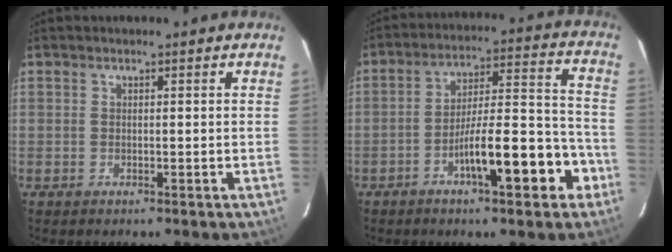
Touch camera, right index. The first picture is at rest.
{"total": 13.5, "force": [-6.2, 2.8, 11.6], "torque": [-0.182, 0.027, -0.091]}